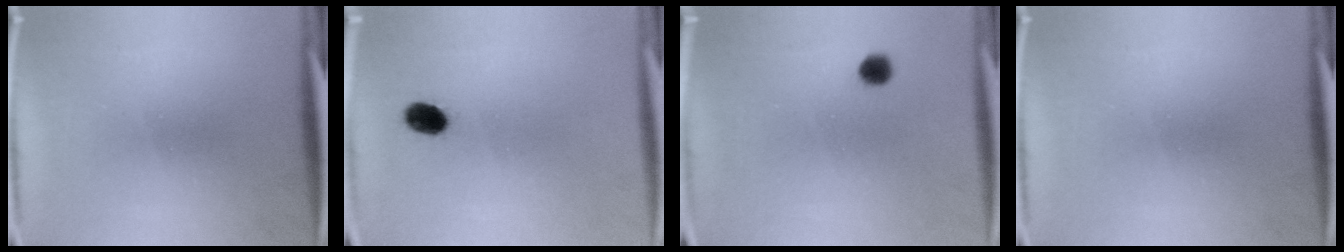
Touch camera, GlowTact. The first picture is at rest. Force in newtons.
{"total": 3.9}
{"total": 2.2}
{"total": 0.0}